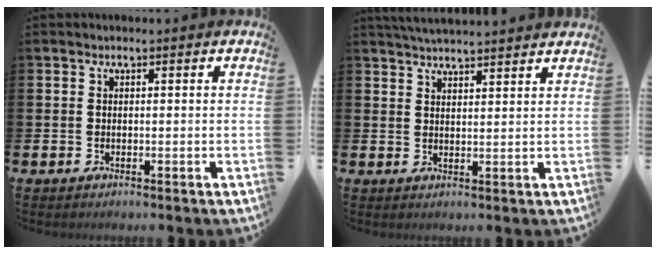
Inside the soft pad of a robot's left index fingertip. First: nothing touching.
{"total": 3.8, "force": [3.8, 0.0, 0.4], "torque": [-0.012, -0.016, 0.070]}